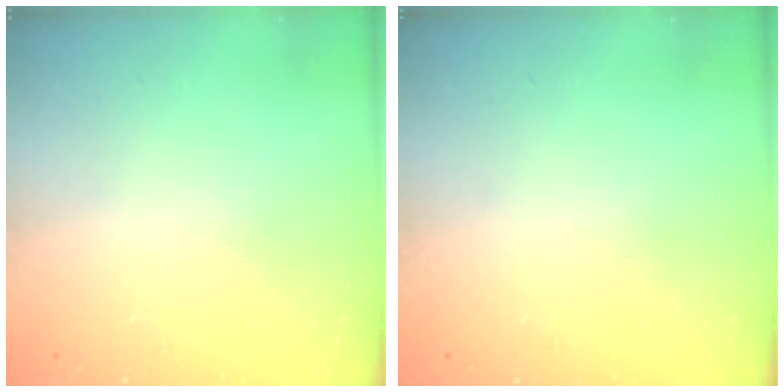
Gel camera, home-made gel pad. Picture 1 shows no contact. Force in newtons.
{"total": 0.0}